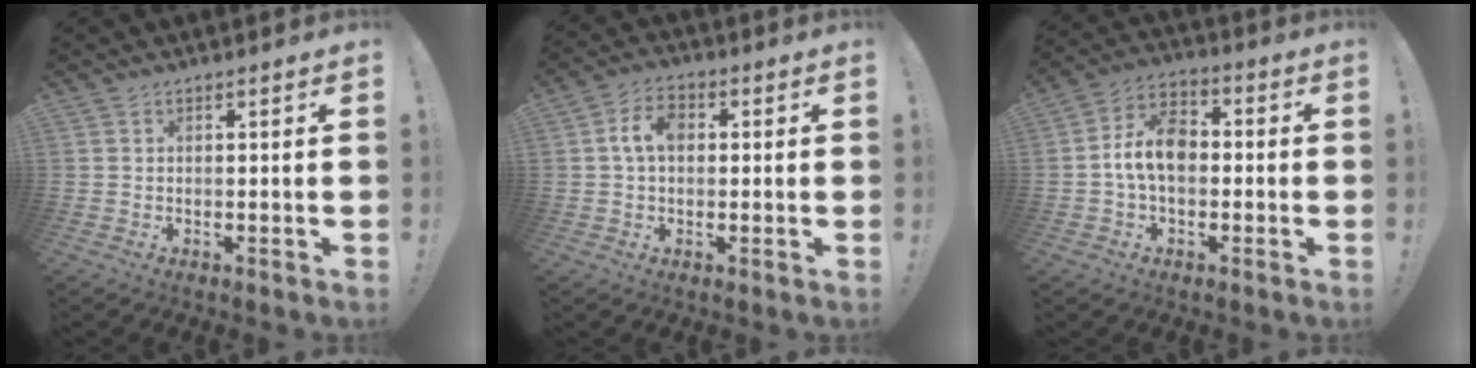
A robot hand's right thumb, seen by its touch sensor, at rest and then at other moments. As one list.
[{"total": 7.2, "force": [0.9, 4.8, 5.2], "torque": [-0.099, 0.014, 0.014]}, {"total": 11.1, "force": [-1.1, 7.2, 8.4], "torque": [-0.161, 0.013, -0.019]}]